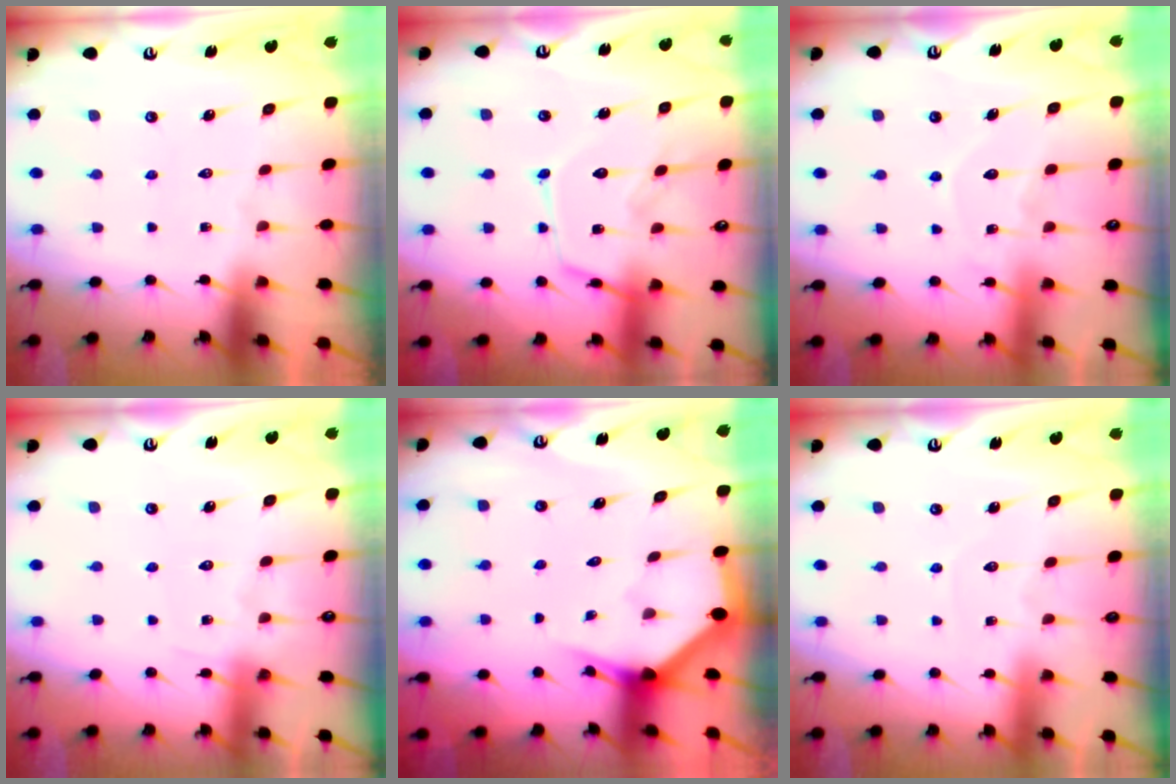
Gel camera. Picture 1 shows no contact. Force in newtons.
{"total": 12.8, "press": 12.8, "slide": 1.1}
{"total": 9.1, "press": 9.1, "slide": 0.9}
{"total": 4.1, "press": 4.0, "slide": 0.5}
{"total": 2.7, "press": 2.7, "slide": 0.1}
{"total": 2.7, "press": 2.7, "slide": 0.2}